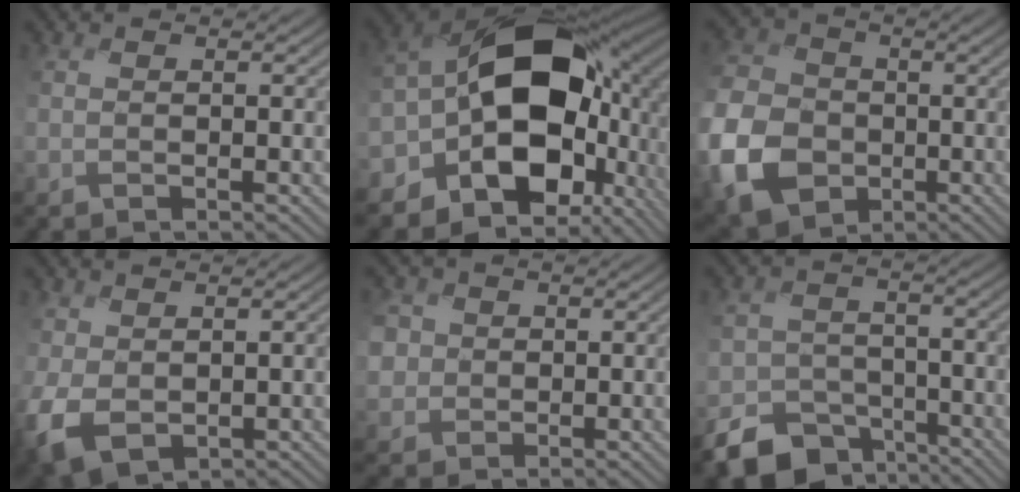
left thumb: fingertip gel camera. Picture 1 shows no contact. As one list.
[{"total": 18.9, "force": [-2.3, 12.8, 13.6], "torque": [-0.245, -0.052, -0.021]}, {"total": 12.7, "force": [-4.2, 9.9, 6.7], "torque": [-0.202, -0.028, -0.096]}, {"total": 4.8, "force": [-1.0, 3.5, 3.2], "torque": [-0.095, -0.022, -0.019]}, {"total": 4.0, "force": [-0.2, 3.9, 1.0], "torque": [-0.052, -0.005, -0.015]}, {"total": 10.3, "force": [-7.7, 6.3, 2.7], "torque": [-0.047, -0.021, -0.125]}]